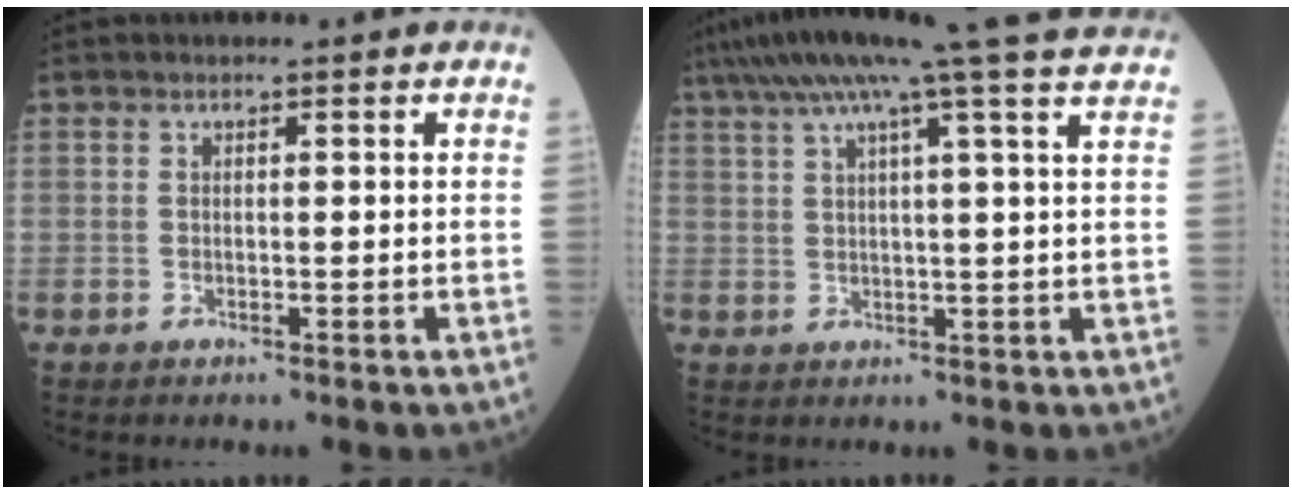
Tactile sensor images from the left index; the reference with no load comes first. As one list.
[{"total": 17.7, "force": [14.4, -2.3, 10.1], "torque": [-0.172, 0.016, 0.188]}]